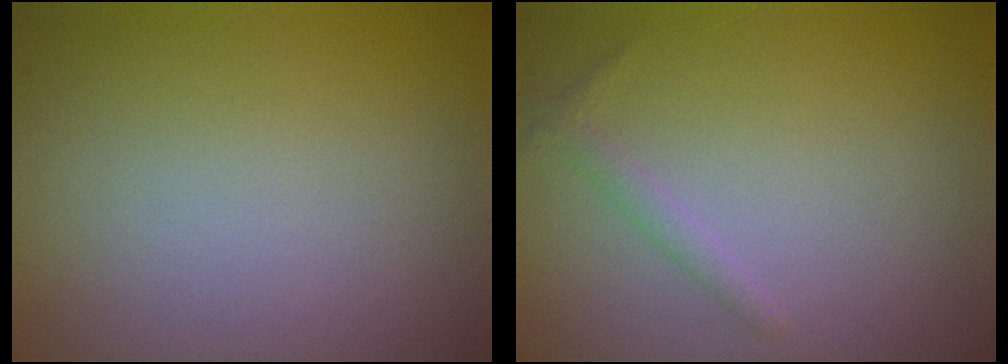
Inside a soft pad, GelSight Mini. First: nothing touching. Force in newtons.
{"total": 0.9, "press": 0.9, "slide": 0.1}